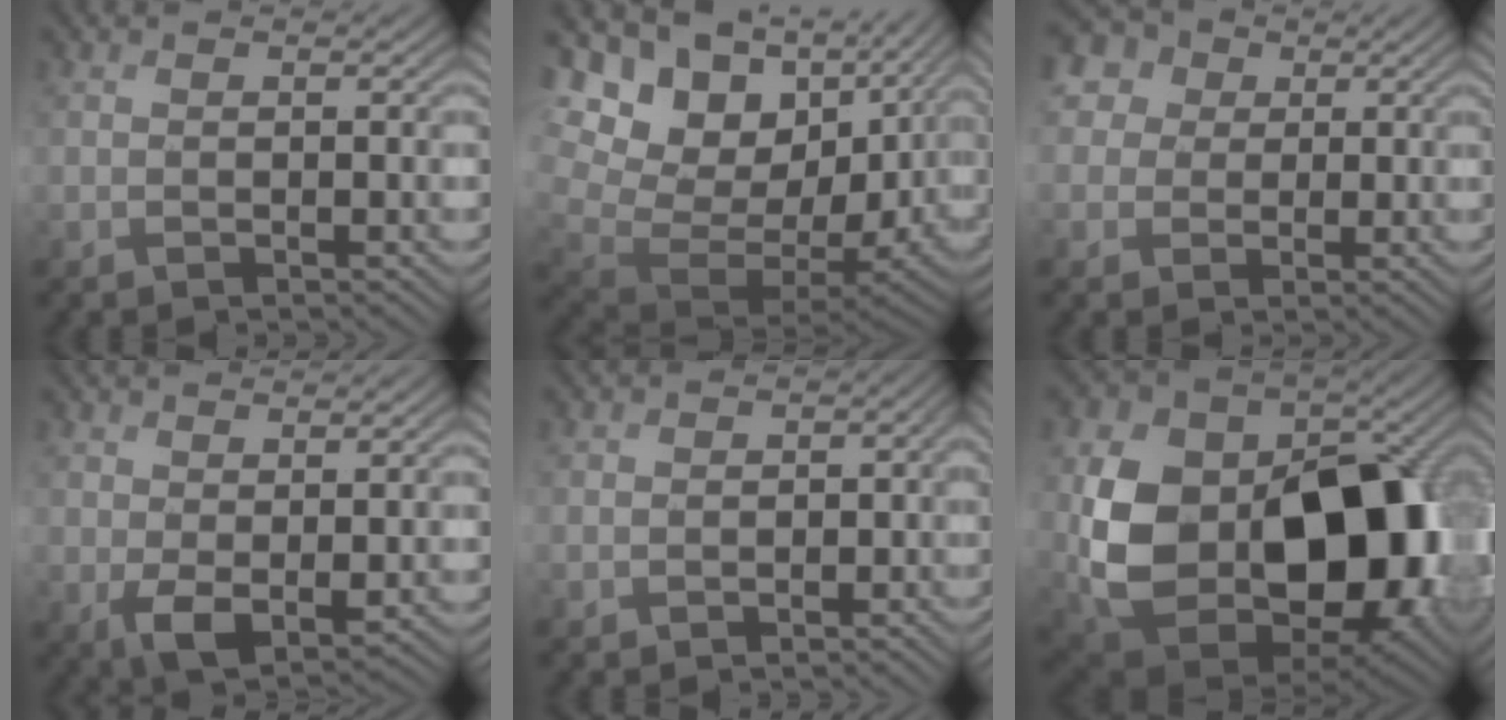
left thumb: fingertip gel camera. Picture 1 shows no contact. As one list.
[{"total": 18.6, "force": [5.0, 12.4, 12.9], "torque": [-0.257, -0.009, 0.157]}, {"total": 9.8, "force": [4.0, 8.1, 3.9], "torque": [-0.143, 0.024, 0.061]}, {"total": 4.3, "force": [0.4, 2.5, 3.4], "torque": [-0.077, -0.016, 0.013]}, {"total": 2.1, "force": [-1.0, 1.8, 0.5], "torque": [0.002, -0.006, -0.019]}, {"total": 17.4, "force": [-0.5, 12.4, 12.2], "torque": [-0.228, -0.029, 0.000]}]